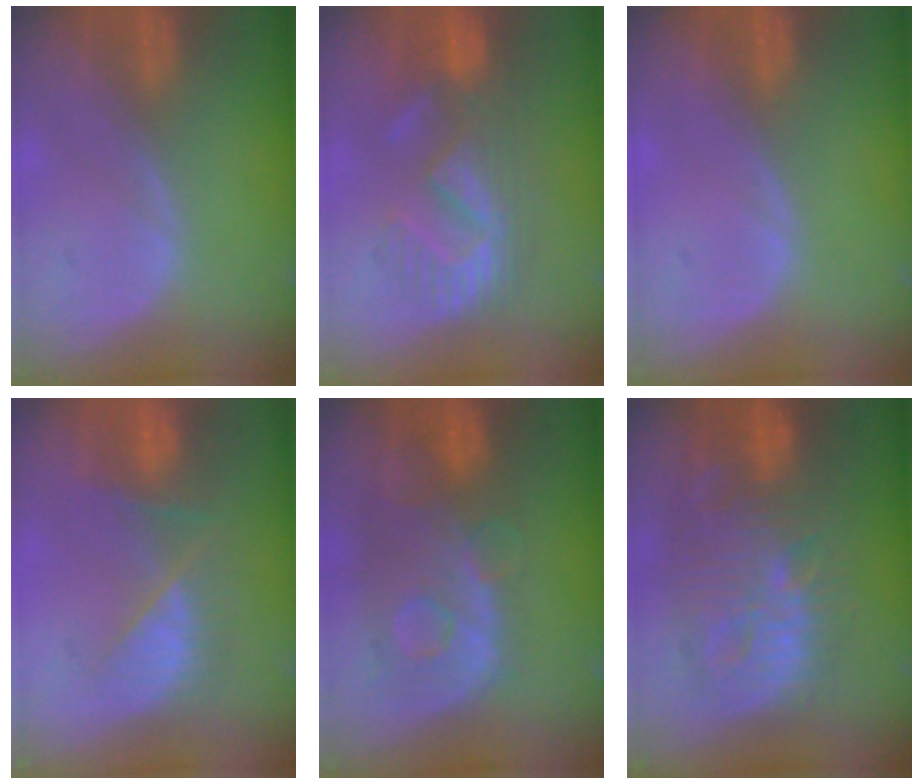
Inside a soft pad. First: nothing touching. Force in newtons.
{"total": 9.0, "press": 8.8, "slide": 1.9}
{"total": 0.0}
{"total": 7.7, "press": 7.0, "slide": 3.2}
{"total": 11.2, "press": 9.7, "slide": 5.6}
{"total": 13.5, "press": 13.4, "slide": 1.4}